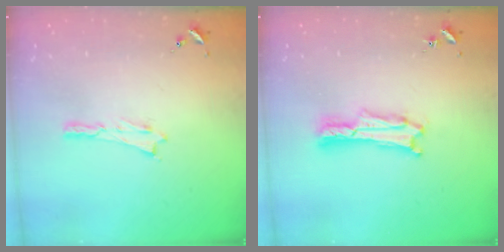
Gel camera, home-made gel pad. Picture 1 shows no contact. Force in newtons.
{"total": 1.7, "press": 1.7, "slide": 0.3}